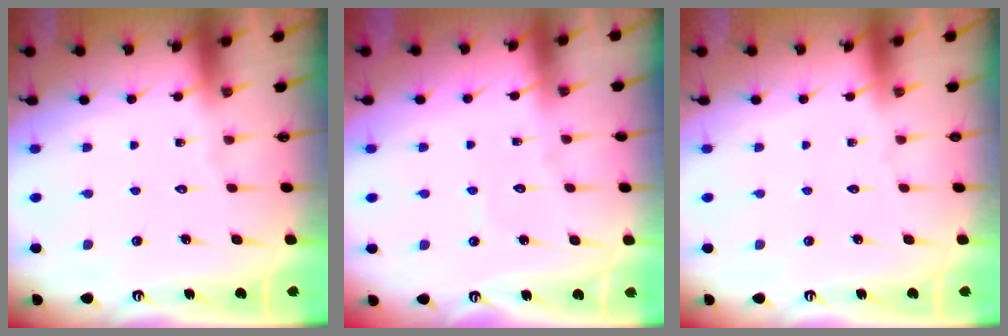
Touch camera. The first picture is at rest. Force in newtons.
{"total": 2.7, "press": 2.6, "slide": 0.3}
{"total": 0.0}